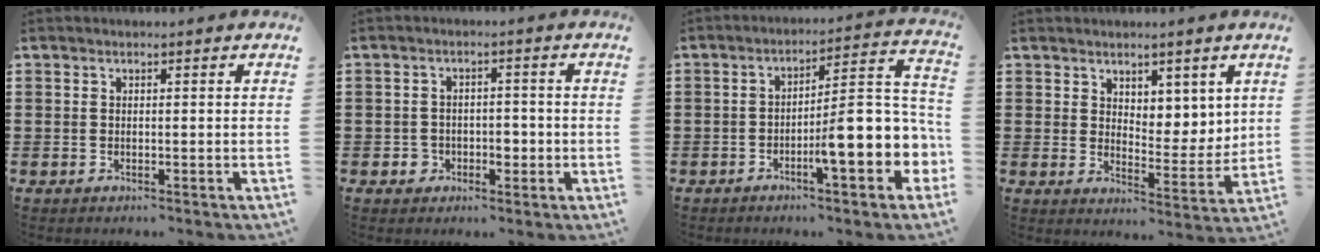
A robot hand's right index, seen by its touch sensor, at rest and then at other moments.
{"total": 2.9, "force": [-1.0, 2.4, 1.2], "torque": [-0.030, 0.007, -0.024]}
{"total": 10.6, "force": [-3.4, 2.0, 9.9], "torque": [-0.146, -0.027, -0.066]}
{"total": 5.1, "force": [4.2, 2.9, 0.3], "torque": [-0.016, -0.013, 0.079]}